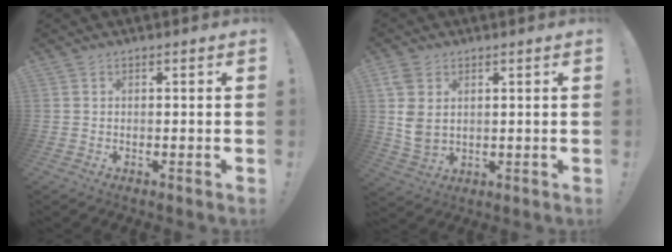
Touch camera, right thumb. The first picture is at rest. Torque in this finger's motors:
{"motor_torque": [0.24, 0.12, 0.56, -0.54, 0.17]}